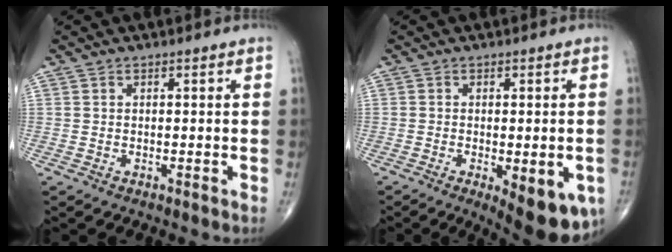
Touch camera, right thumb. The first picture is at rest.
{"total": 11.8, "force": [-4.6, 4.3, 10.0], "torque": [-0.115, -0.005, -0.053]}